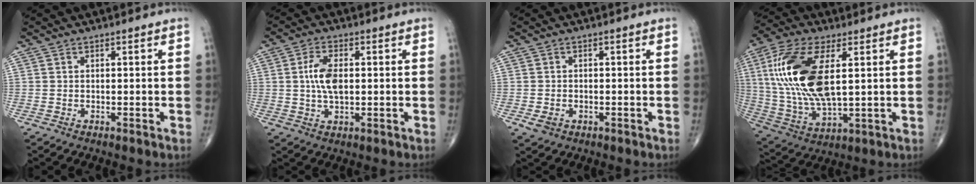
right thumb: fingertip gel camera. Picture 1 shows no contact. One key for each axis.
{"total": 6.5, "fx": 0.6, "fy": 3.2, "fz": 5.6, "tx": -0.114, "ty": 0.003, "tz": 0.009}
{"total": 2.5, "fx": -0.9, "fy": 1.9, "fz": 1.4, "tx": -0.021, "ty": 0.002, "tz": -0.009}
{"total": 19.8, "fx": 4.0, "fy": 8.7, "fz": 17.3, "tx": -0.370, "ty": -0.013, "tz": 0.079}